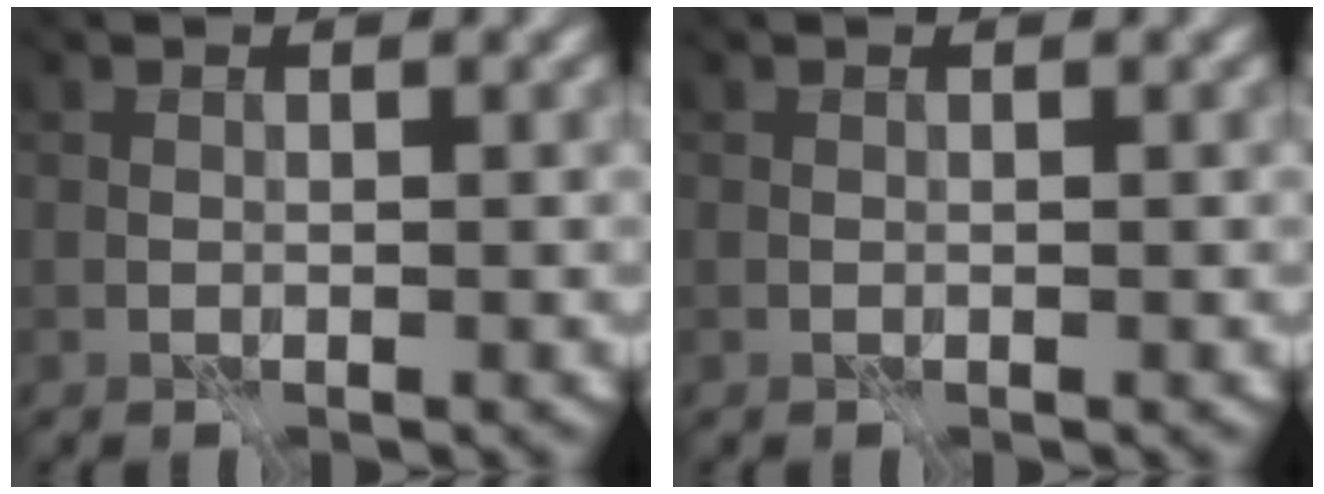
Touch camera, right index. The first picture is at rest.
{"total": 0.0}